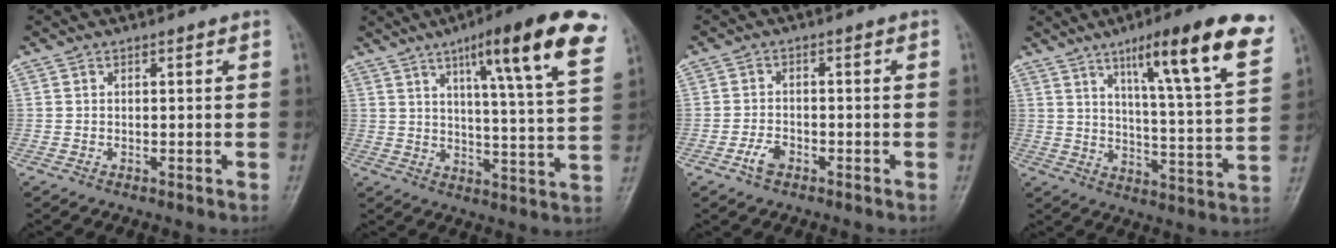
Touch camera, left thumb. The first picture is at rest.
{"total": 19.5, "force": [10.2, 2.6, 16.4], "torque": [-0.211, -0.031, 0.140]}
{"total": 3.0, "force": [-1.9, 1.6, 1.6], "torque": [-0.034, 0.010, -0.035]}
{"total": 19.4, "force": [10.8, 2.7, 15.9], "torque": [-0.208, -0.042, 0.159]}